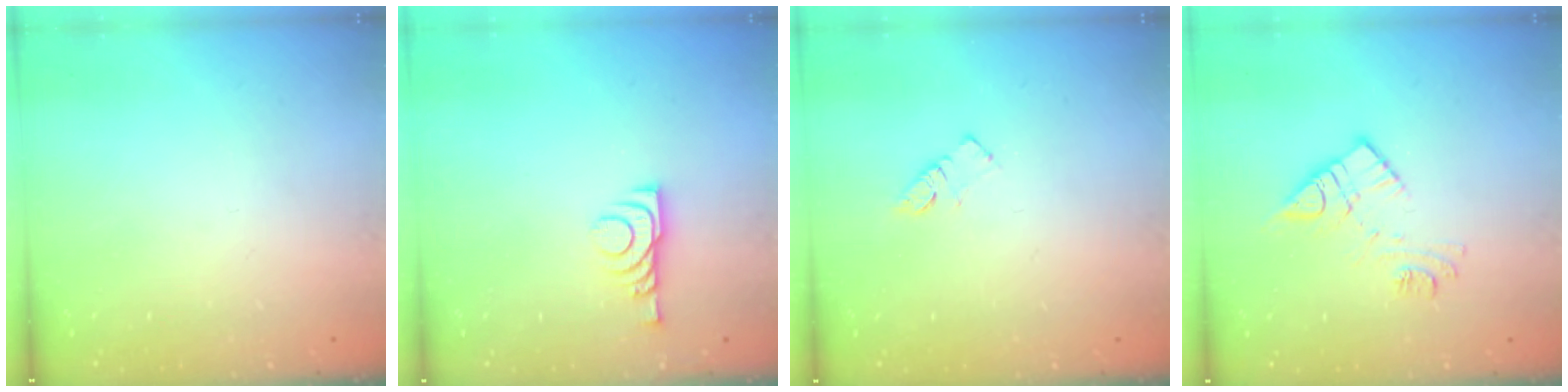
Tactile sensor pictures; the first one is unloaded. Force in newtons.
{"total": 6.7, "press": 6.7, "slide": 0.7}
{"total": 4.2, "press": 4.1, "slide": 0.3}
{"total": 10.7, "press": 10.6, "slide": 0.7}